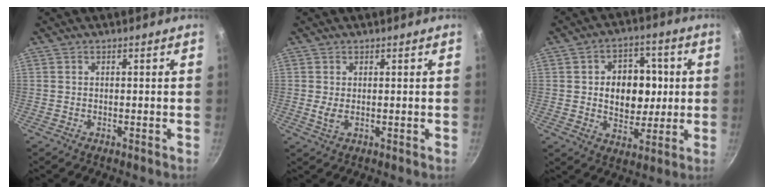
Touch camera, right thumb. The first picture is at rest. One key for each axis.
{"total": 1.9, "fx": 0.4, "fy": 0.9, "fz": 1.6, "tx": -0.033, "ty": -0.005, "tz": 0.011}
{"total": 12.7, "fx": 1.0, "fy": 9.5, "fz": 8.5, "tx": -0.077, "ty": 0.002, "tz": 0.017}